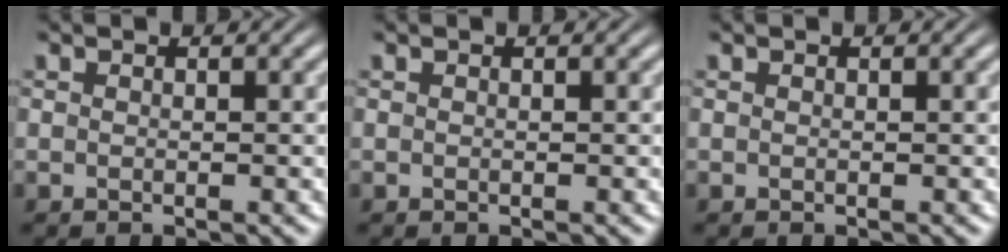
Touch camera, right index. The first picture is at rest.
{"total": 0.0}
{"total": 0.0}